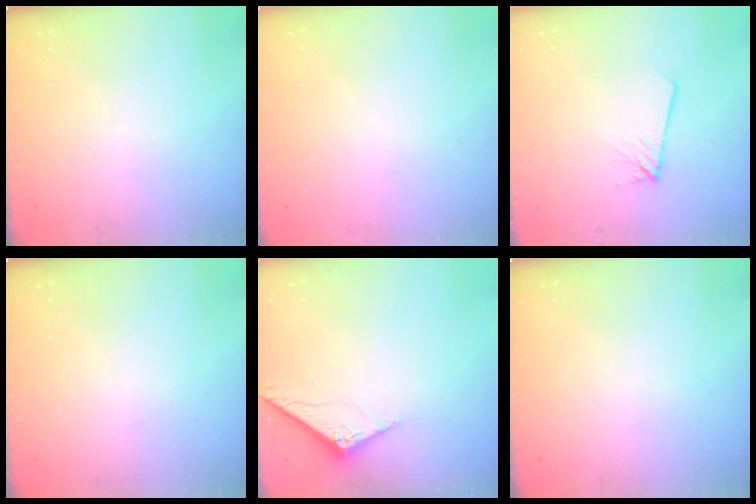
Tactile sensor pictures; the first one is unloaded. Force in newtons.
{"total": 0.0}
{"total": 1.8, "press": 1.8, "slide": 0.1}
{"total": 0.0}
{"total": 7.0, "press": 7.0, "slide": 0.5}
{"total": 0.0}